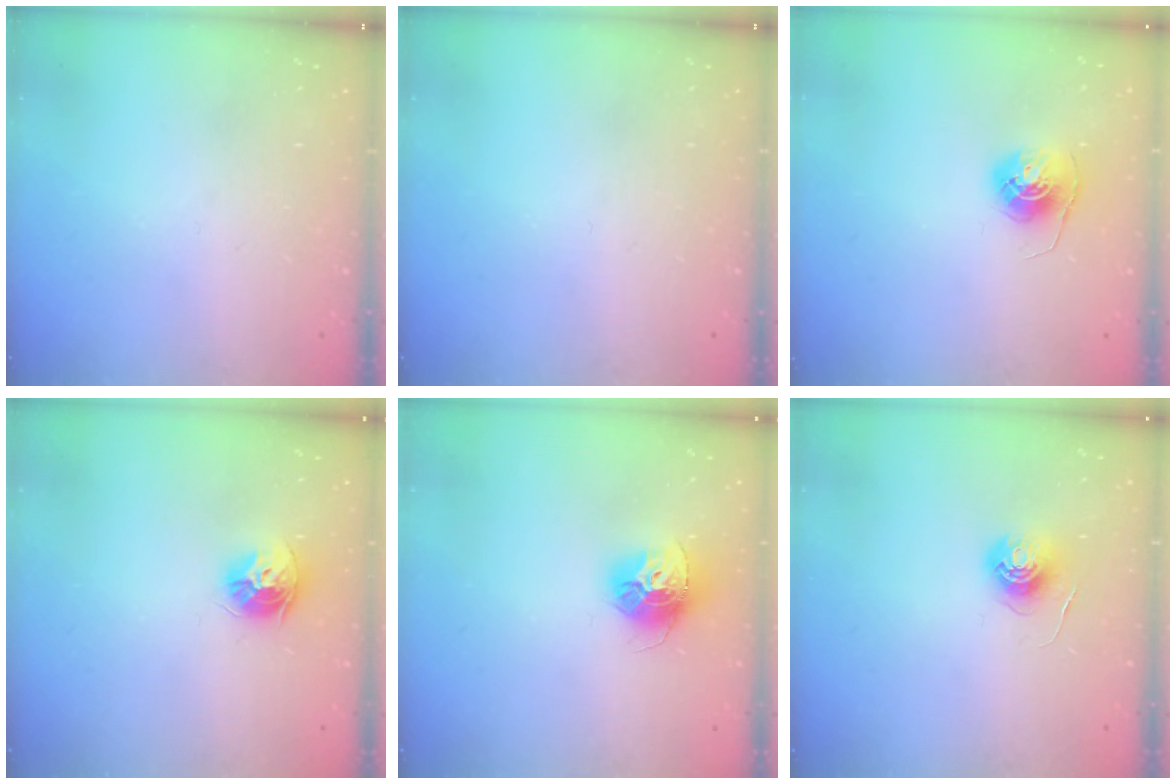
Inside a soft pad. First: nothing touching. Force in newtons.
{"total": 0.0}
{"total": 6.9, "press": 6.9, "slide": 0.5}
{"total": 9.6, "press": 9.6, "slide": 0.9}
{"total": 13.2, "press": 13.1, "slide": 1.3}
{"total": 6.0, "press": 6.0, "slide": 0.3}